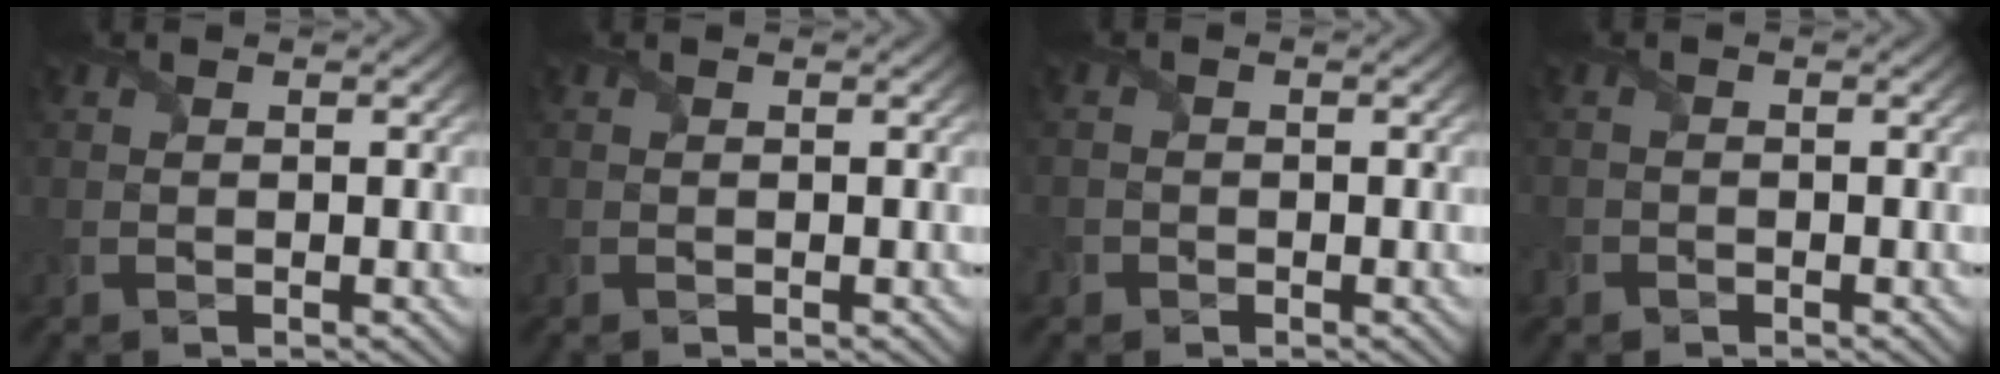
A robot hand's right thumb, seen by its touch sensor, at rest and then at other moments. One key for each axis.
{"total": 0.0}
{"total": 1.8, "fx": -0.7, "fy": 1.7, "fz": 0.1, "tx": 0.001, "ty": -0.005, "tz": -0.015}
{"total": 1.4, "fx": -0.9, "fy": 1.1, "fz": 0.2, "tx": -0.006, "ty": -0.004, "tz": -0.024}